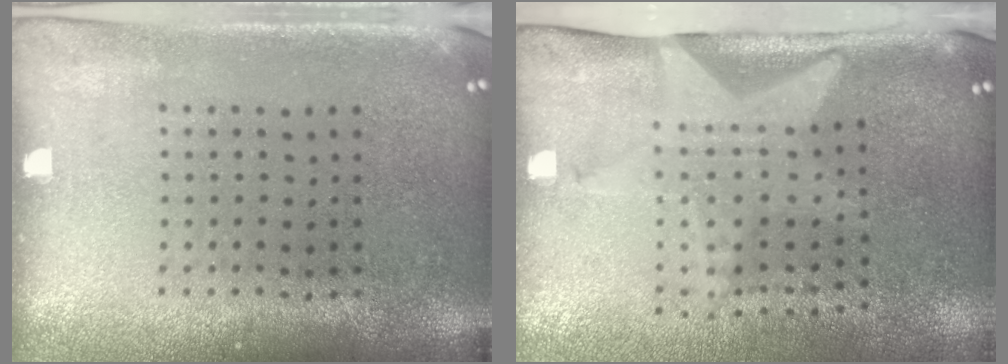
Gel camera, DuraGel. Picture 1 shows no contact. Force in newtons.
{"total": 2.0, "press": 1.5, "slide": 1.3}